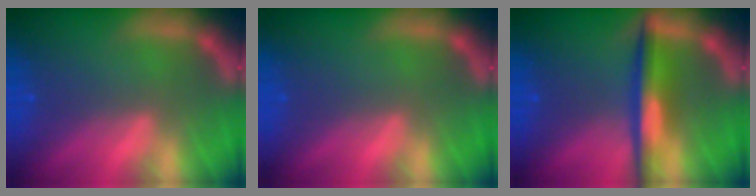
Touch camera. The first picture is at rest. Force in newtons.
{"total": 0.0}
{"total": 5.0}